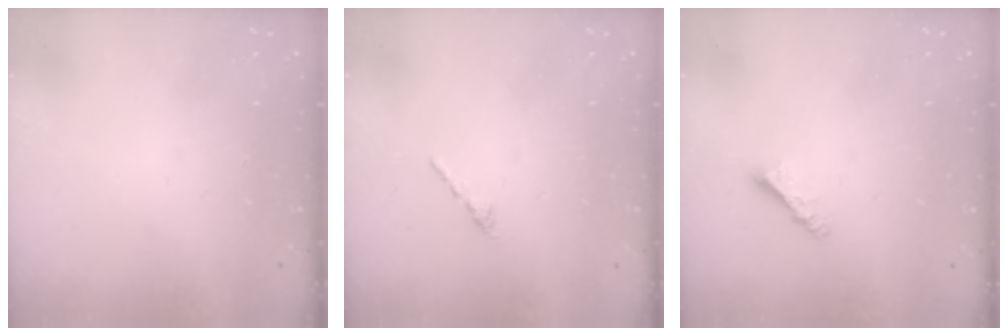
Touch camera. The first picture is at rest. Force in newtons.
{"total": 0.6, "press": 0.5, "slide": 0.3}
{"total": 4.2, "press": 4.1, "slide": 0.5}